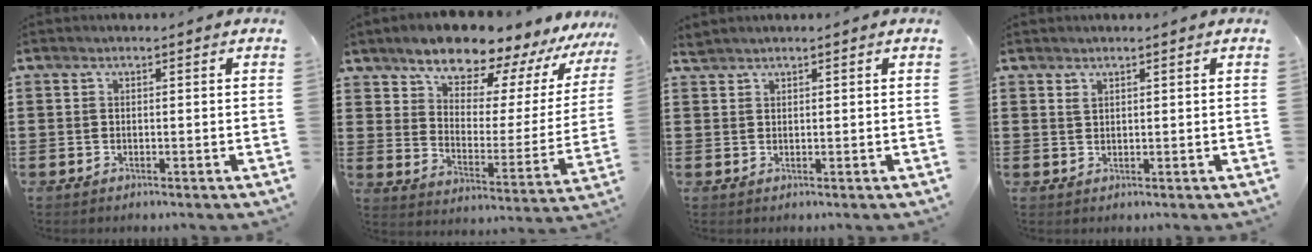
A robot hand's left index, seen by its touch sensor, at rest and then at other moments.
{"total": 10.1, "force": [9.0, 3.2, 3.2], "torque": [-0.088, -0.067, 0.157]}
{"total": 1.0, "force": [1.0, 0.0, 0.2], "torque": [-0.006, -0.002, 0.020]}
{"total": 0.9, "force": [0.7, 0.3, 0.5], "torque": [-0.013, 0.001, 0.013]}